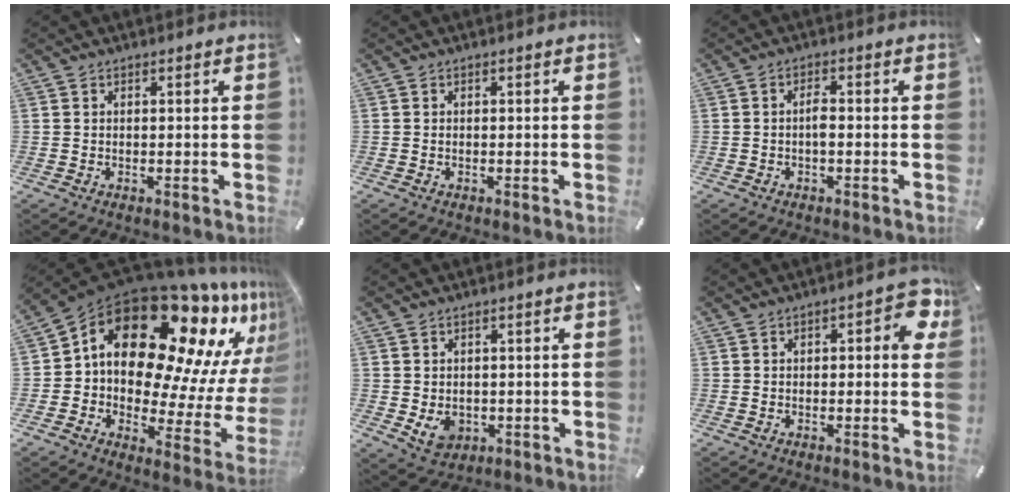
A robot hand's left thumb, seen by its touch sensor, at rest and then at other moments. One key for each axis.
{"total": 0.6, "fx": -0.2, "fy": 0.3, "fz": 0.4, "tx": -0.010, "ty": -0.001, "tz": -0.004}
{"total": 2.6, "fx": -0.5, "fy": 1.0, "fz": 2.4, "tx": -0.046, "ty": 0.005, "tz": -0.011}
{"total": 23.4, "fx": 12.1, "fy": 13.0, "fz": 15.2, "tx": -0.224, "ty": -0.116, "tz": 0.208}
{"total": 5.6, "fx": -0.9, "fy": 4.8, "fz": 2.8, "tx": -0.036, "ty": -0.001, "tz": -0.017}
{"total": 6.7, "fx": 0.9, "fy": 3.1, "fz": 5.8, "tx": -0.067, "ty": 0.001, "tz": 0.008}